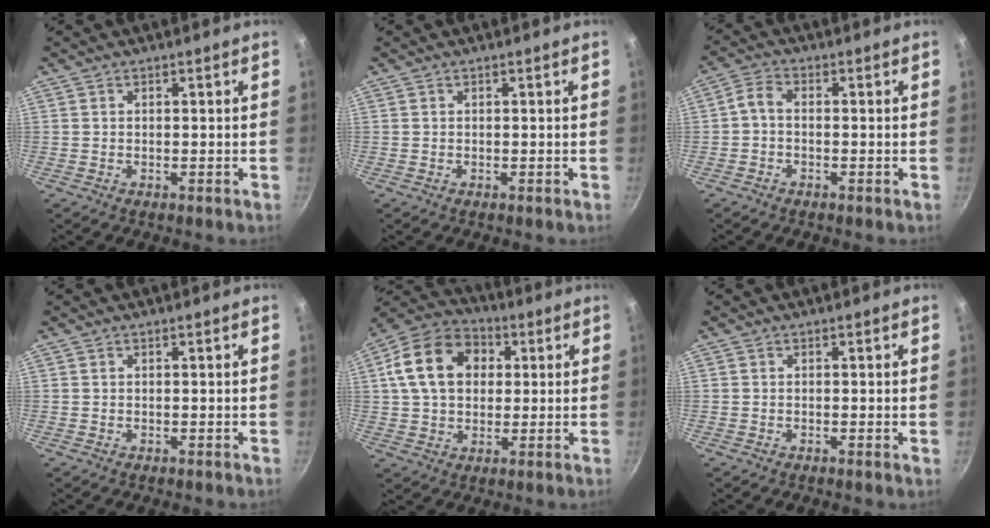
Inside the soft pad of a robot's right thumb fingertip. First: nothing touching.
{"total": 0.0}
{"total": 2.9, "force": [-0.8, 1.8, 2.2], "torque": [-0.053, 0.016, -0.026]}
{"total": 0.0}
{"total": 15.1, "force": [3.2, 11.3, 9.5], "torque": [-0.144, 0.020, 0.040]}
{"total": 0.5, "force": [-0.1, -0.1, 0.5], "torque": [-0.007, -0.002, -0.004]}